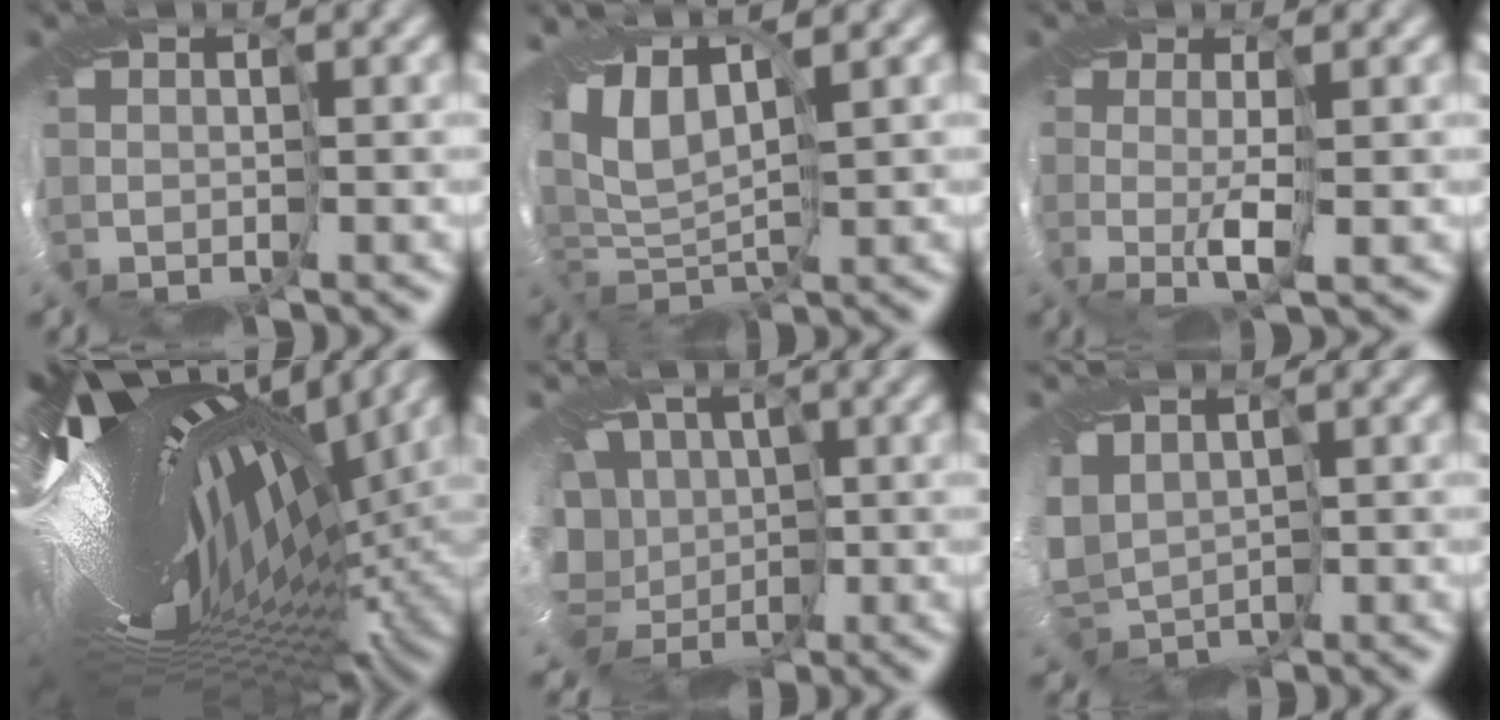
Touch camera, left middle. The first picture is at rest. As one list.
[{"total": 7.3, "force": [1.5, 3.8, 6.1], "torque": [-0.134, -0.003, 0.027]}, {"total": 1.7, "force": [0.1, -1.6, 0.5], "torque": [-0.011, -0.006, 0.005]}, {"total": 18.3, "force": [2.9, 5.4, 17.2], "torque": [-0.273, -0.009, 0.056]}, {"total": 12.3, "force": [0.2, 9.9, 7.3], "torque": [-0.116, 0.005, -0.023]}, {"total": 5.0, "force": [-0.3, 3.5, 3.6], "torque": [-0.056, -0.022, 0.013]}]